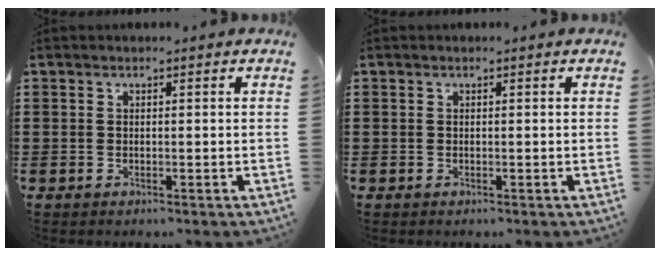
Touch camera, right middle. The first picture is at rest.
{"total": 0.0}